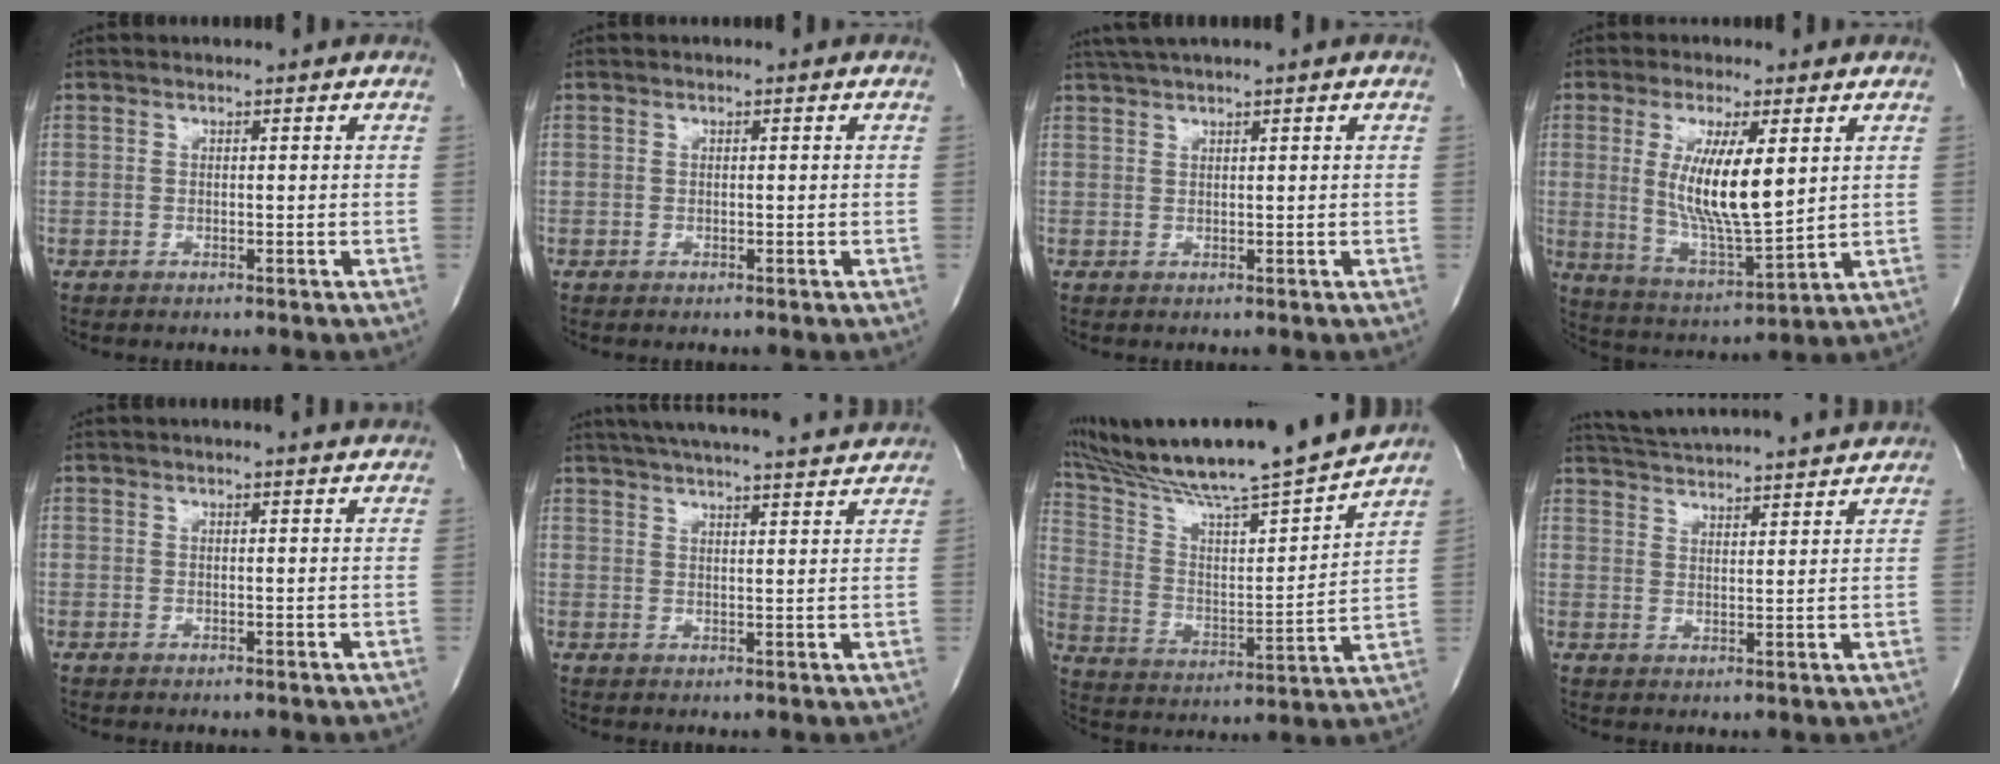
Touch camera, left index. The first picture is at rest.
{"total": 0.0}
{"total": 3.8, "force": [3.2, -0.7, 2.0], "torque": [-0.031, 0.026, 0.061]}
{"total": 11.5, "force": [2.4, 2.2, 11.0], "torque": [-0.221, -0.027, 0.049]}
{"total": 5.1, "force": [4.8, -0.2, 1.6], "torque": [-0.021, 0.014, 0.046]}
{"total": 20.5, "force": [19.0, 1.0, 7.8], "torque": [-0.131, 0.012, 0.252]}
{"total": 22.6, "force": [19.9, -0.3, 10.8], "torque": [-0.197, -0.037, 0.317]}
{"total": 18.3, "force": [17.3, 0.6, 6.0], "torque": [-0.110, 0.013, 0.243]}